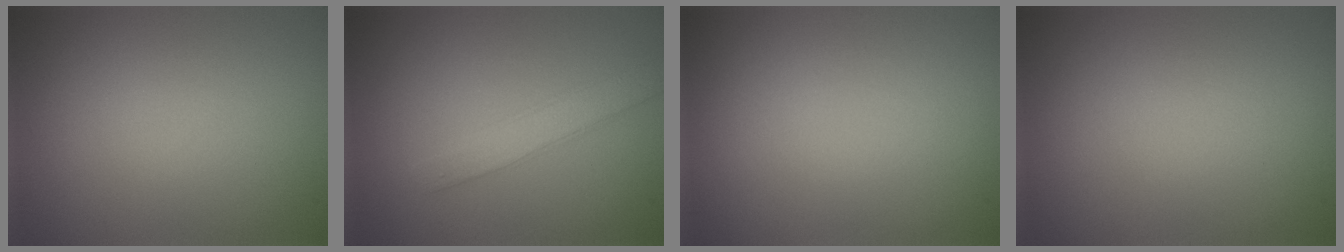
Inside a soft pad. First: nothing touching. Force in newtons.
{"total": 2.4, "press": 2.4, "slide": 0.1}
{"total": 0.0}
{"total": 0.0}